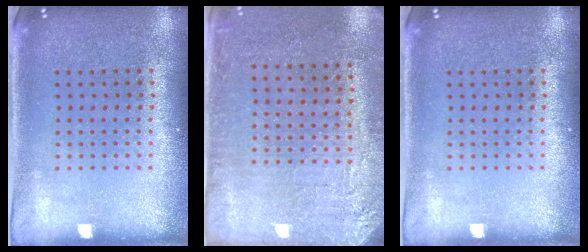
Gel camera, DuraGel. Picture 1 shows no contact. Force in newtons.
{"total": 2.9, "press": 2.7, "slide": 1.0}
{"total": 0.0}